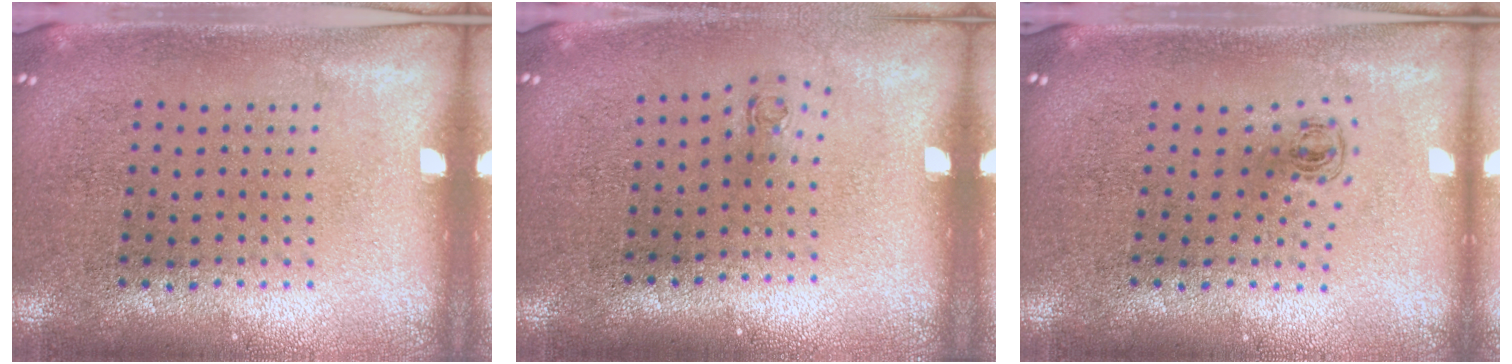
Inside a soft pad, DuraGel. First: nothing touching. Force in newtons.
{"total": 0.6, "press": 0.3, "slide": 0.6}
{"total": 0.6, "press": 0.3, "slide": 0.5}